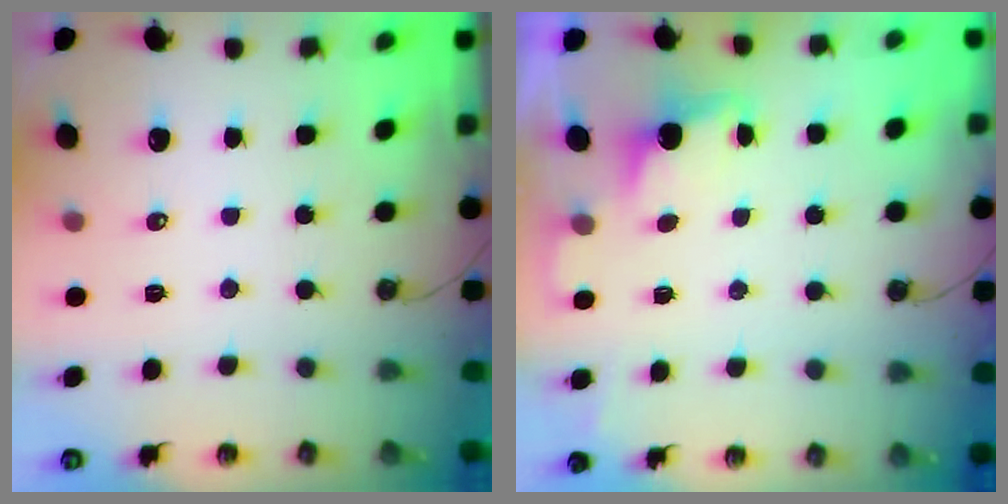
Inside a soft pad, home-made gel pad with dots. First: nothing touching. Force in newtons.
{"total": 1.4, "press": 1.1, "slide": 0.8}